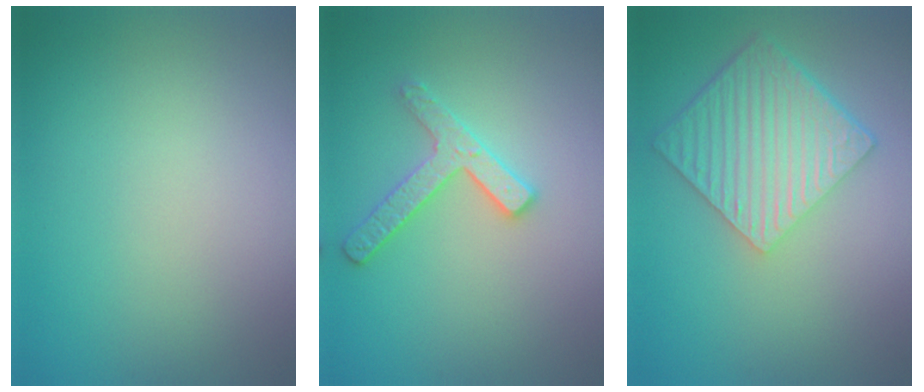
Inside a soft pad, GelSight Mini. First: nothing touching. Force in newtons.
{"total": 2.6, "press": 2.6, "slide": 0.4}
{"total": 7.0, "press": 4.9, "slide": 5.0}